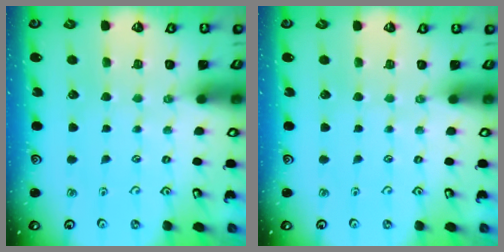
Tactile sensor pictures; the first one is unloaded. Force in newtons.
{"total": 0.0}